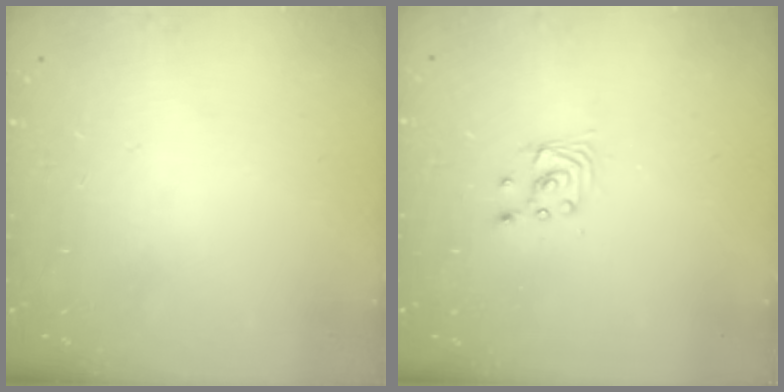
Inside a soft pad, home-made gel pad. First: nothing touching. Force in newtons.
{"total": 2.8, "press": 2.8, "slide": 0.1}